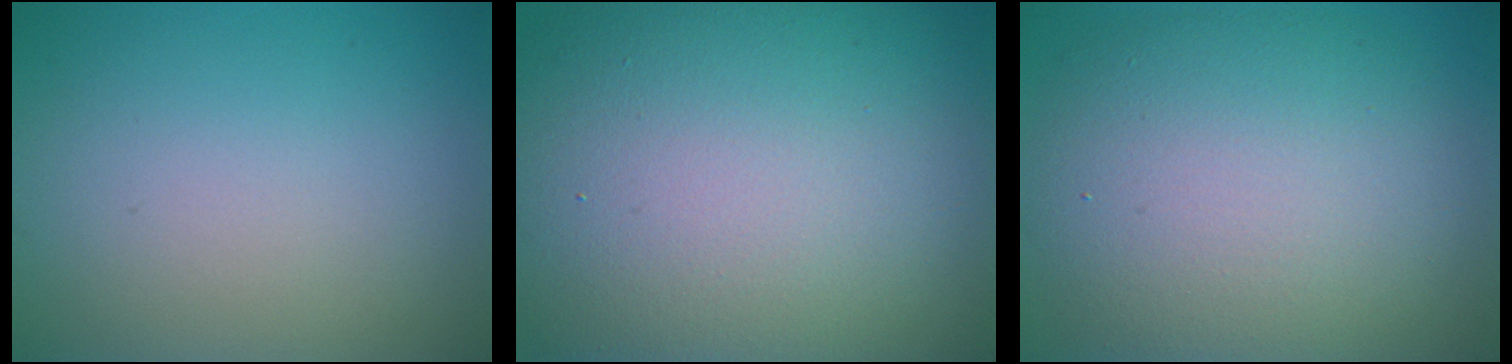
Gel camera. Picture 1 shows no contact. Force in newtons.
{"total": 19.5, "press": 19.5, "slide": 0.9}
{"total": 10.7, "press": 10.7, "slide": 0.8}